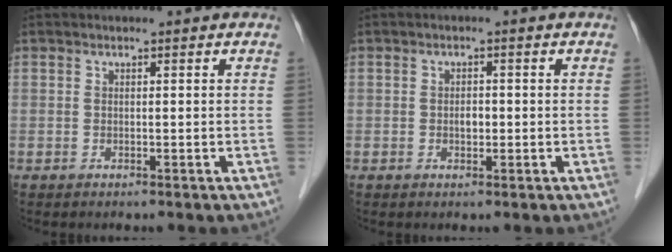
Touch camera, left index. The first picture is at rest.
{"total": 1.5, "force": [-0.3, 0.9, 1.2], "torque": [-0.019, 0.002, -0.002]}